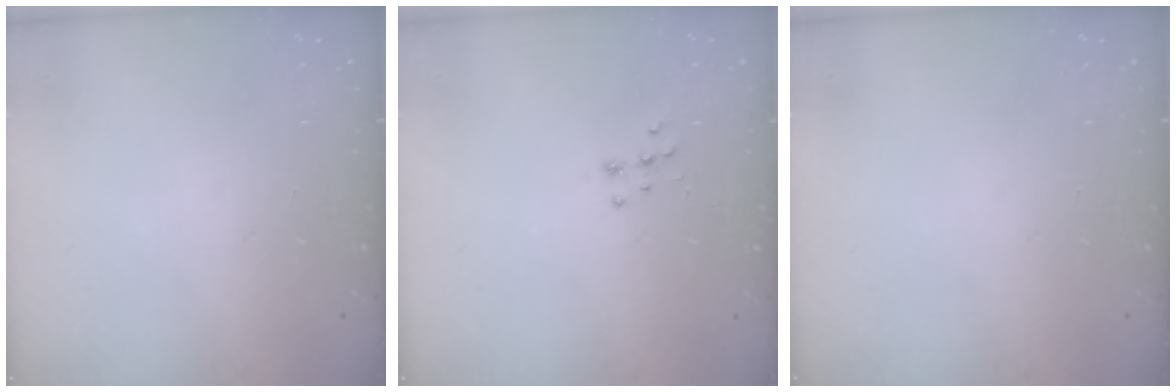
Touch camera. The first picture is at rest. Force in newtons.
{"total": 6.8, "press": 6.8, "slide": 0.5}
{"total": 0.0}